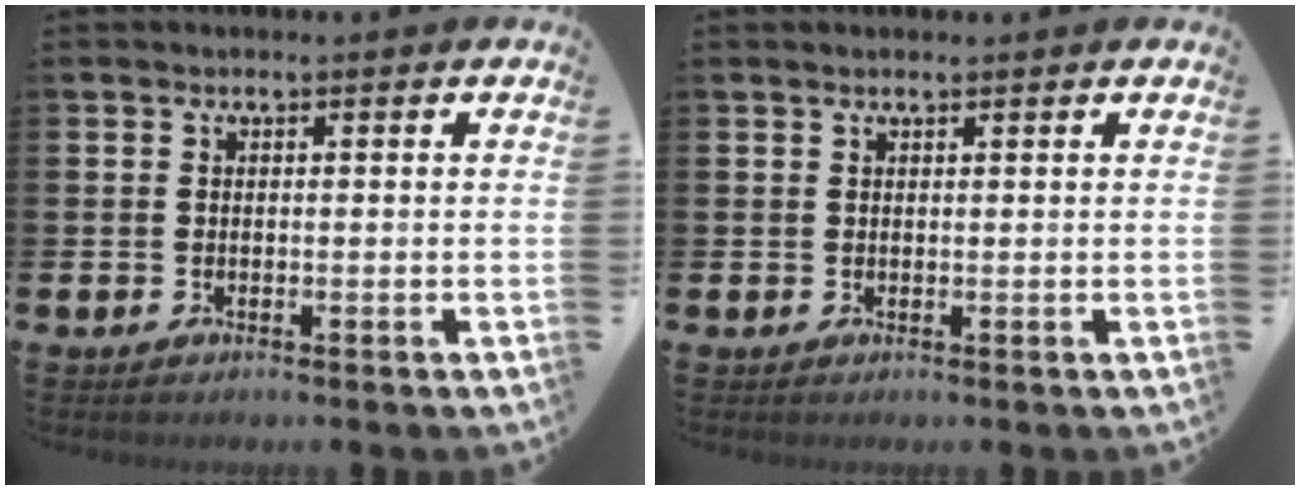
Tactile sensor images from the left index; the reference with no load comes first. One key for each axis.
{"total": 0.7, "fx": 0.7, "fy": 0.1, "fz": 0.3, "tx": 0.002, "ty": -0.002, "tz": 0.011}